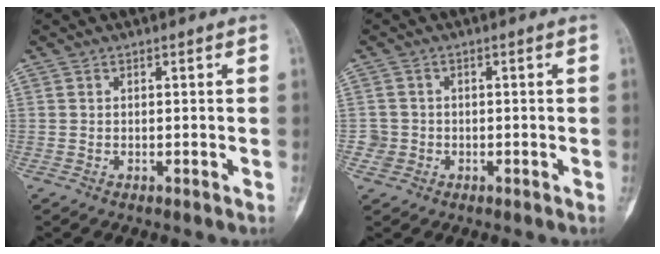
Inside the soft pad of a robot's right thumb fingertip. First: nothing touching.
{"total": 2.3, "force": [-0.5, 2.2, -0.1], "torque": [0.015, 0.008, -0.014]}